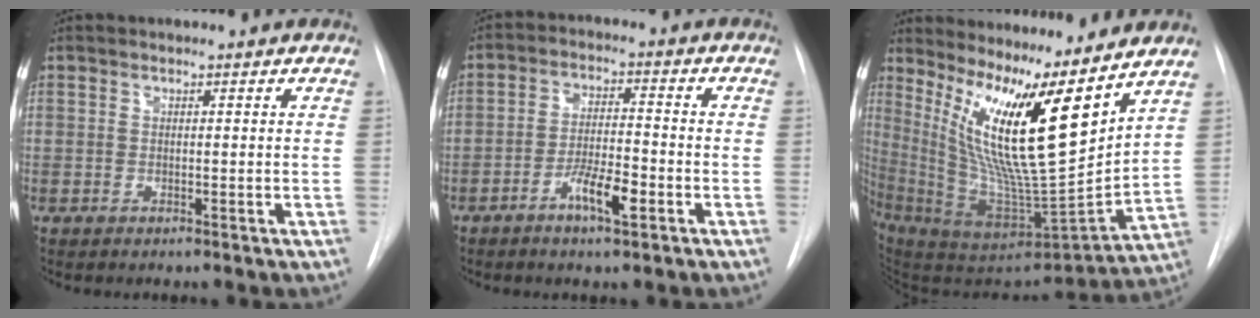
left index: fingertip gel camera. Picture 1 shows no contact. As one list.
[{"total": 6.3, "force": [-3.3, 1.4, 5.2], "torque": [-0.098, 0.000, -0.058]}, {"total": 18.1, "force": [10.7, 1.3, 14.6], "torque": [-0.261, -0.029, 0.191]}]